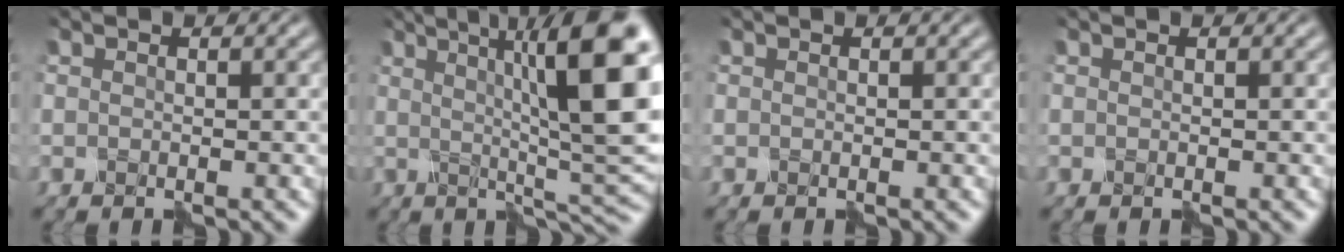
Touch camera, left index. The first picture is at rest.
{"total": 12.5, "force": [3.0, 2.8, 11.8], "torque": [-0.134, 0.004, 0.044]}
{"total": 0.0}
{"total": 0.0}